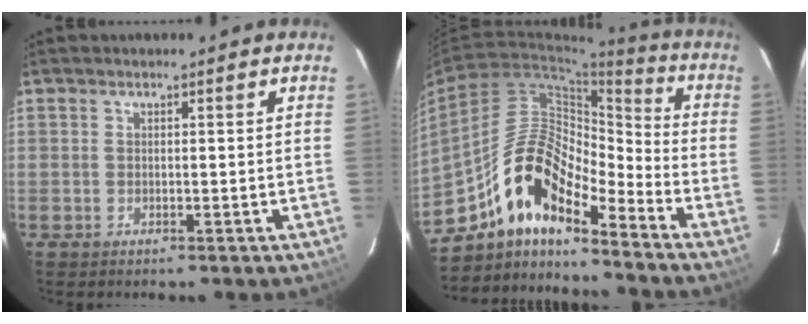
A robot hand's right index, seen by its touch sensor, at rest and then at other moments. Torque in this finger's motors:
{"motor_torque": [0.92, -0.93, 1.05, 0.21]}